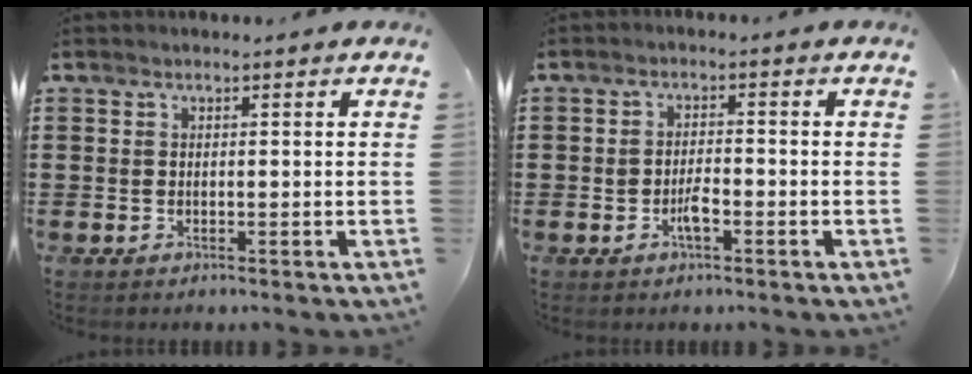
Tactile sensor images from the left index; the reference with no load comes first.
{"total": 3.0, "force": [-1.2, 1.0, 2.6], "torque": [-0.053, 0.003, -0.023]}